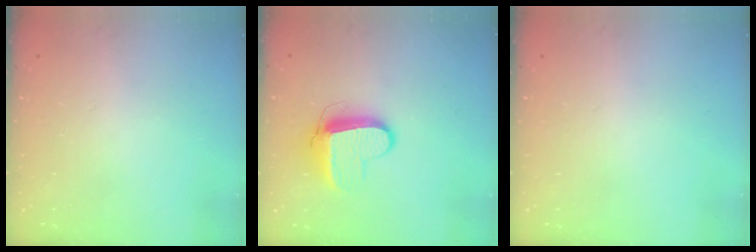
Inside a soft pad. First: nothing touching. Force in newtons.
{"total": 9.6, "press": 9.6, "slide": 0.9}
{"total": 0.0}